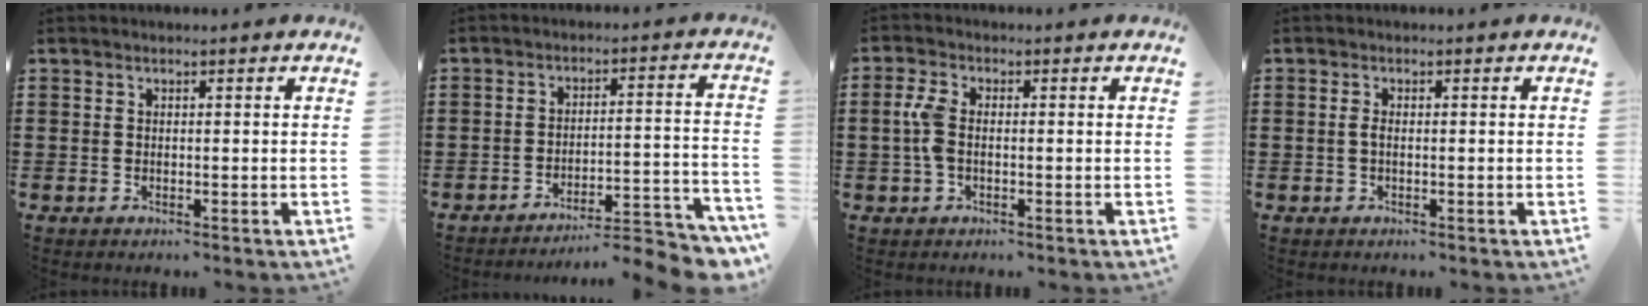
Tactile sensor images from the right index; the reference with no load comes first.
{"total": 5.7, "force": [-5.3, -0.1, 2.1], "torque": [-0.035, -0.013, -0.105]}
{"total": 4.1, "force": [-0.3, 2.0, 3.6], "torque": [-0.096, -0.006, -0.014]}
{"total": 1.2, "force": [-0.3, 0.4, 1.1], "torque": [-0.029, -0.004, -0.008]}